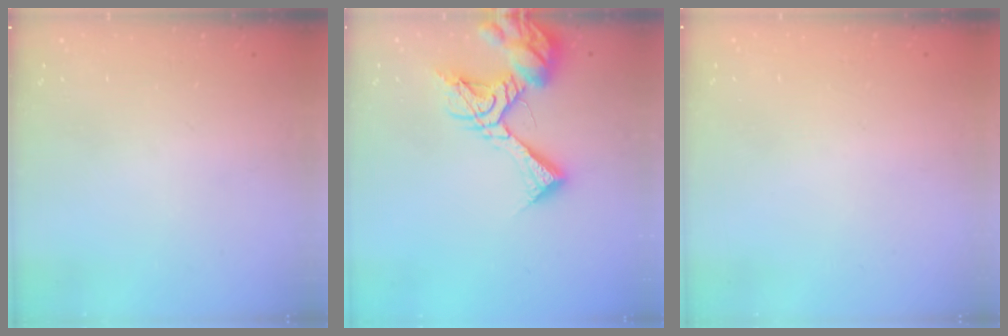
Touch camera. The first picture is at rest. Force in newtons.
{"total": 14.0, "press": 14.0, "slide": 1.5}
{"total": 1.8, "press": 1.7, "slide": 0.1}